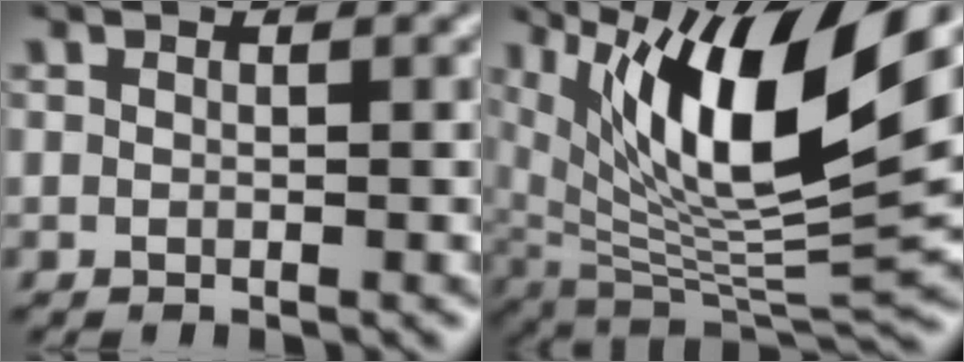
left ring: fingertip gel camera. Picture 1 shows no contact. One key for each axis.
{"total": 13.6, "fx": 6.5, "fy": 4.2, "fz": 11.2, "tx": -0.195, "ty": 0.000, "tz": 0.118}